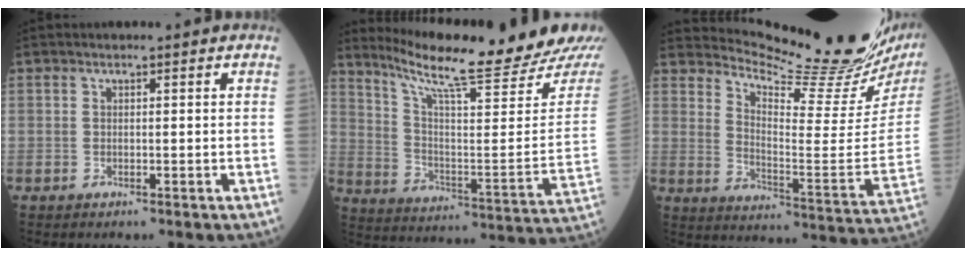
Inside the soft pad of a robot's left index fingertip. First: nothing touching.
{"total": 21.0, "force": [18.6, -1.0, 9.5], "torque": [-0.165, -0.082, 0.268]}
{"total": 21.0, "force": [19.7, -0.8, 7.3], "torque": [-0.130, -0.119, 0.264]}